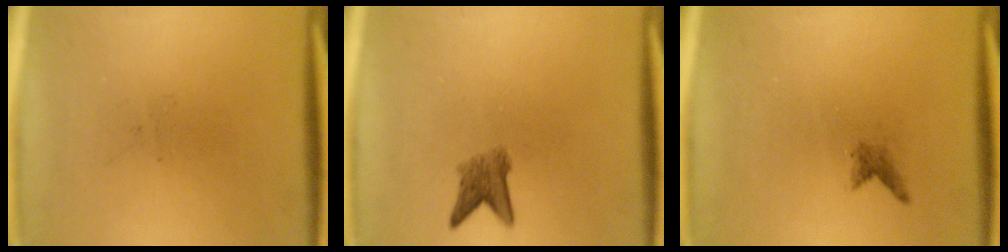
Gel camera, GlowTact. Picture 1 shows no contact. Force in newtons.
{"total": 3.0}
{"total": 1.0}